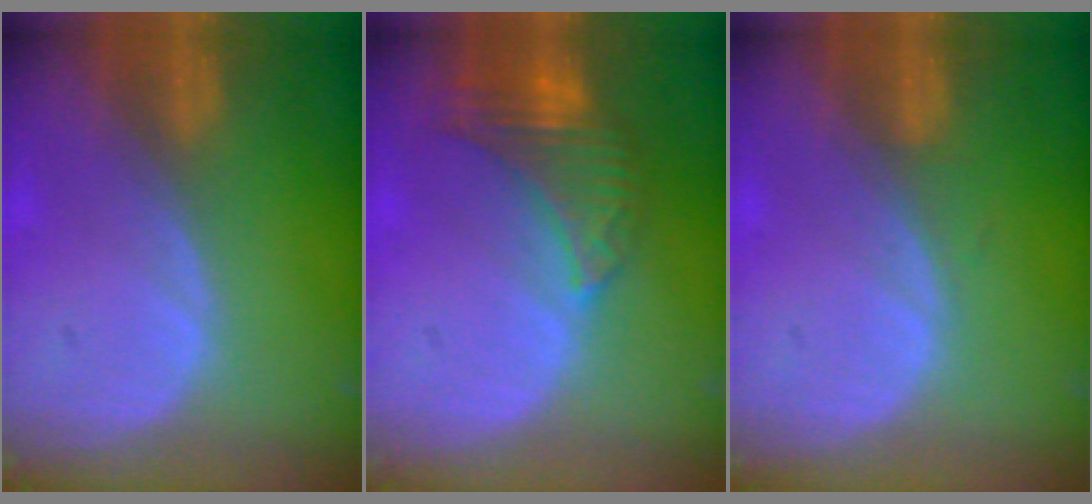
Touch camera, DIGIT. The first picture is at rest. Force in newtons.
{"total": 8.1, "press": 7.3, "slide": 3.5}
{"total": 0.6, "press": 0.6, "slide": 0.2}